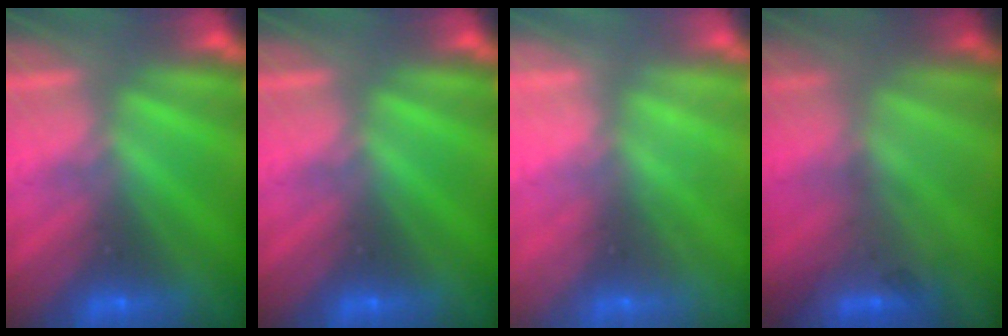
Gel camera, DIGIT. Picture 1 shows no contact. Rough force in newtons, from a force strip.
{"total": 0.0}
{"total": 2.1}
{"total": 2.2}